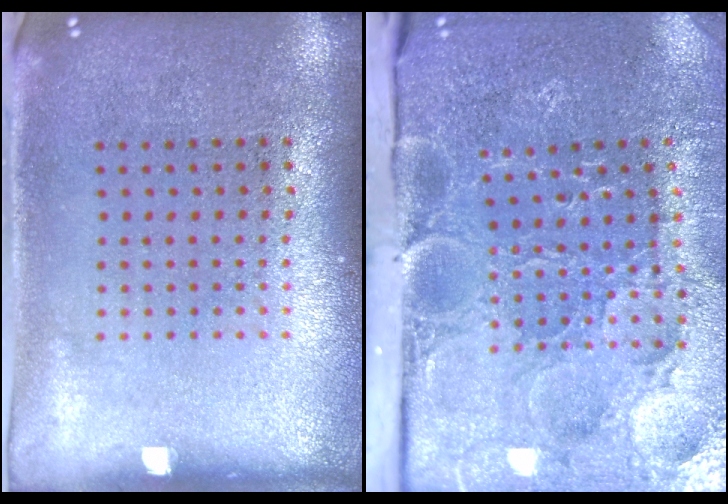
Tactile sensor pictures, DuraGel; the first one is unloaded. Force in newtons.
{"total": 4.0, "press": 3.7, "slide": 1.4}